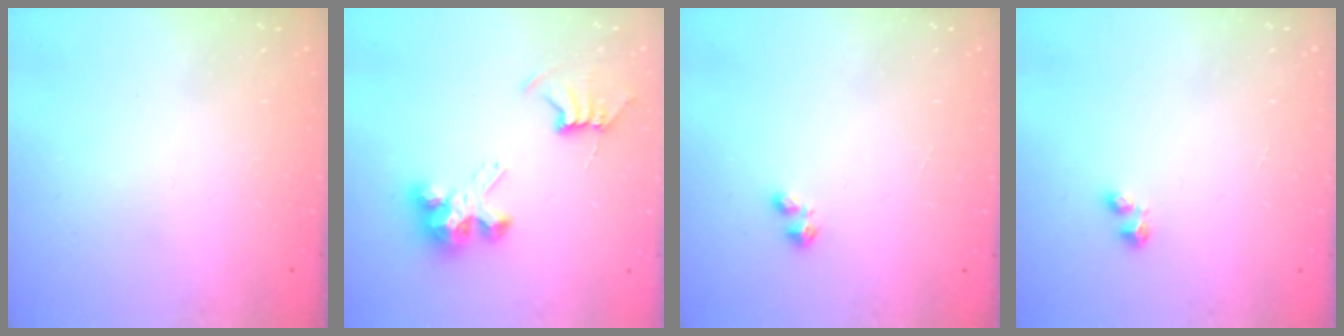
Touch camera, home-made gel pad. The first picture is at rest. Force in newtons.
{"total": 7.7, "press": 7.7, "slide": 0.3}
{"total": 2.2, "press": 2.2, "slide": 0.4}
{"total": 2.9, "press": 2.8, "slide": 0.6}